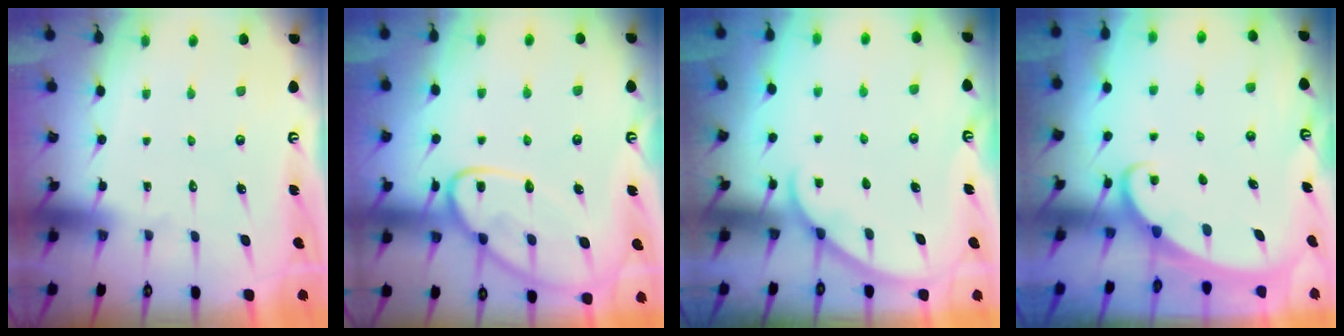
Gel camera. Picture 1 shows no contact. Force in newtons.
{"total": 15.1, "press": 15.0, "slide": 1.4}
{"total": 3.2, "press": 3.1, "slide": 0.4}
{"total": 1.9, "press": 1.9, "slide": 0.1}